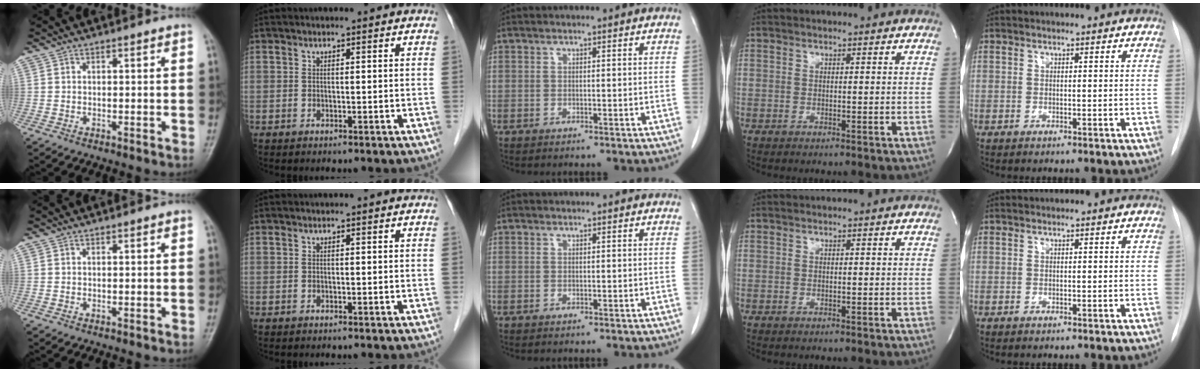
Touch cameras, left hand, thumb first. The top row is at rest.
{}